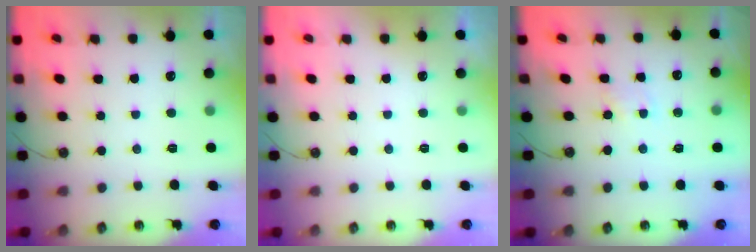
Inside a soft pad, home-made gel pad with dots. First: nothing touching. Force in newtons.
{"total": 0.0}
{"total": 1.7, "press": 1.7, "slide": 0.2}